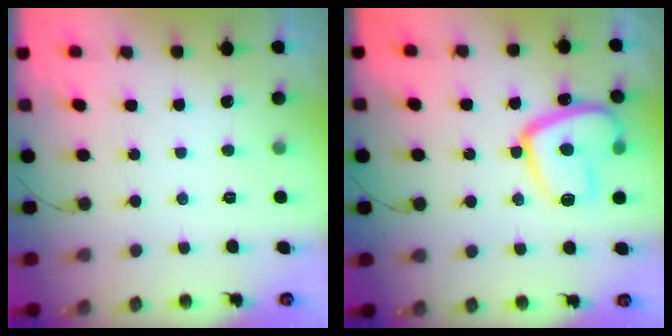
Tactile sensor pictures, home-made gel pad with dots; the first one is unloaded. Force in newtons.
{"total": 16.9, "press": 16.8, "slide": 1.8}